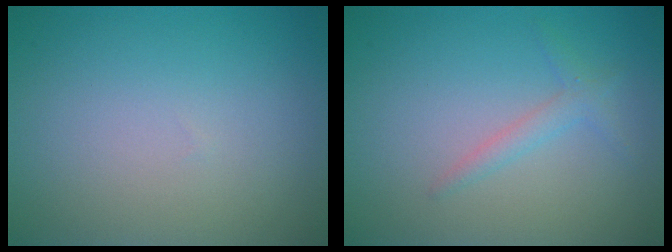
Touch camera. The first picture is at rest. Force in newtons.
{"total": 1.5, "press": 1.5, "slide": 0.1}